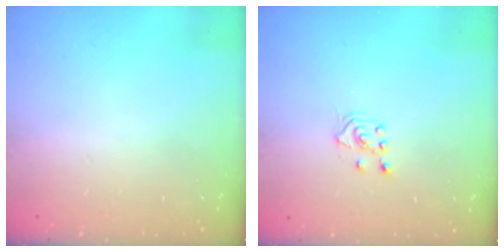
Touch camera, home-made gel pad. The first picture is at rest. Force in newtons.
{"total": 3.1, "press": 3.0, "slide": 0.8}